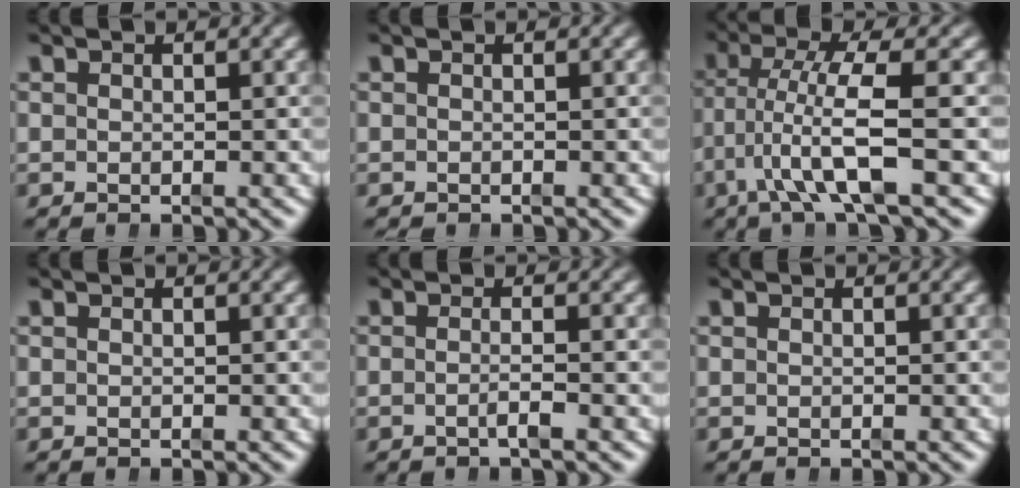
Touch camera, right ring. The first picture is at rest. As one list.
[{"total": 0.0}, {"total": 5.3, "force": [-1.0, 1.5, 5.0], "torque": [-0.113, -0.025, -0.006]}, {"total": 0.0}, {"total": 1.4, "force": [-1.0, -0.2, 1.0], "torque": [-0.023, -0.006, -0.018]}, {"total": 0.0}]